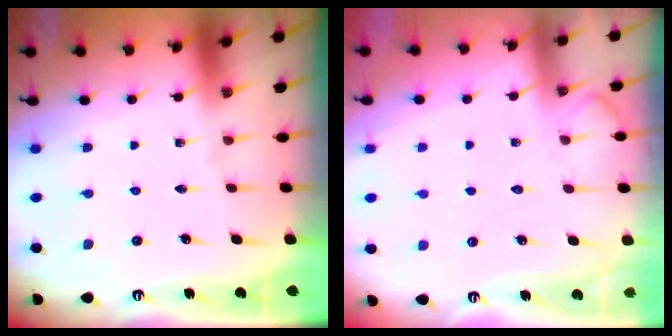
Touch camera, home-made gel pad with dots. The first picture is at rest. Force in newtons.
{"total": 5.3, "press": 5.3, "slide": 0.6}